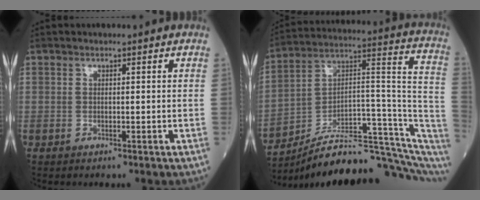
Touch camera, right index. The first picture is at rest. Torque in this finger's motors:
{"motor_torque": [0.76, -1.38, 0.25, 0.12]}